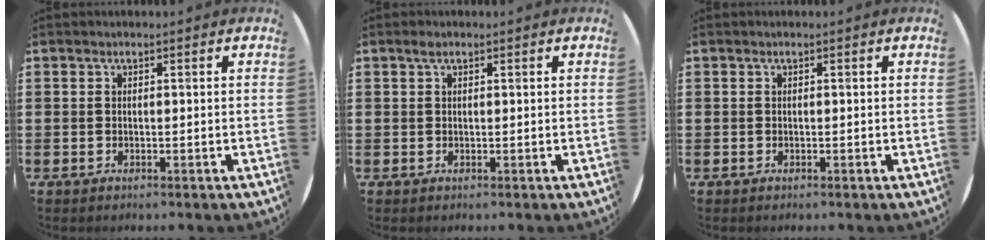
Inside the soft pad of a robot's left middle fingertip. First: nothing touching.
{"total": 0.8, "force": [0.5, 0.4, 0.5], "torque": [-0.003, 0.001, 0.007]}
{"total": 0.0}